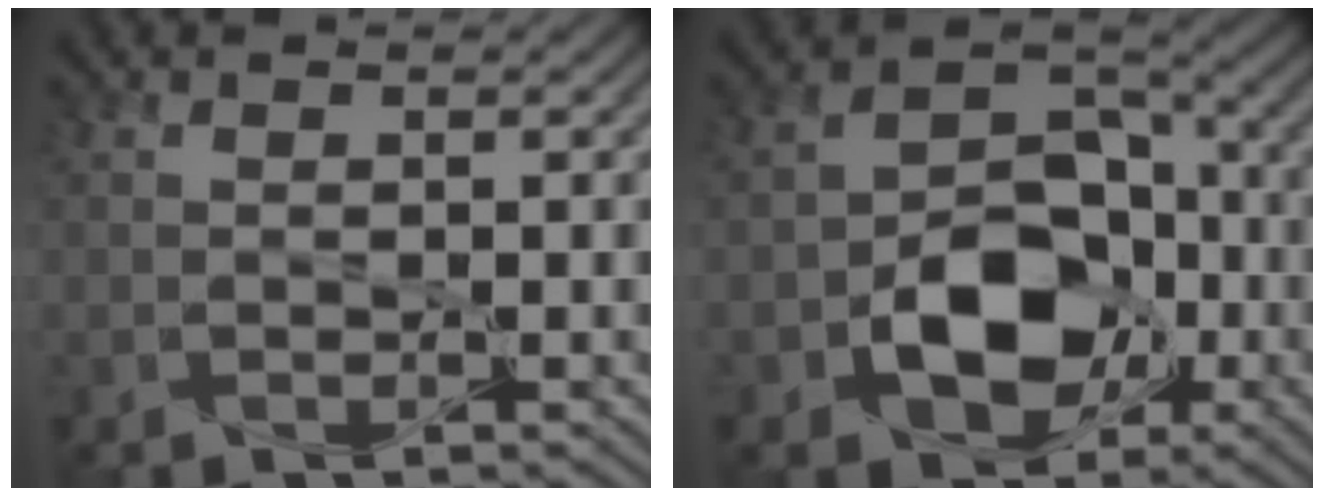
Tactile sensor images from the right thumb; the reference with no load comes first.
{"total": 10.9, "force": [-3.6, 7.7, 7.0], "torque": [-0.120, -0.008, -0.063]}